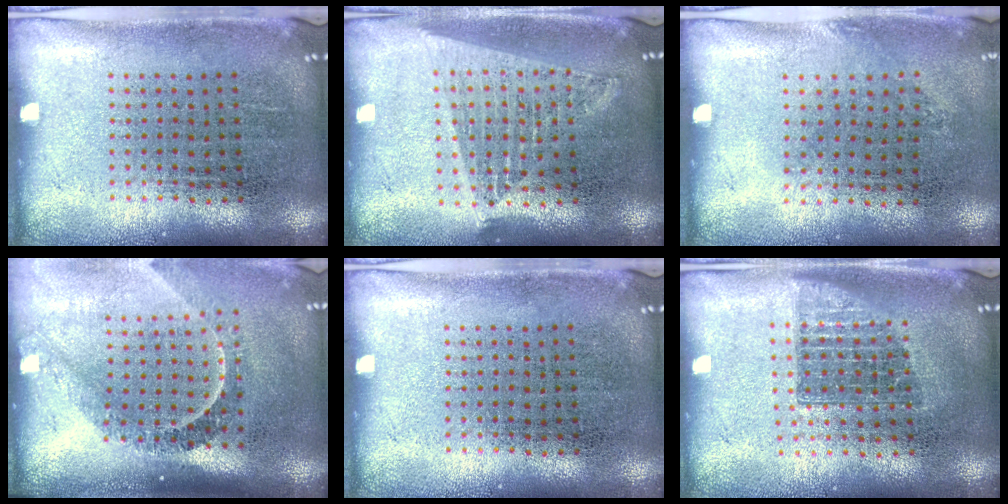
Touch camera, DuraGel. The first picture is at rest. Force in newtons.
{"total": 1.7, "press": 1.5, "slide": 0.8}
{"total": 0.9, "press": 0.7, "slide": 0.6}
{"total": 2.2, "press": 1.6, "slide": 1.5}
{"total": 0.0}
{"total": 1.4, "press": 1.1, "slide": 0.8}